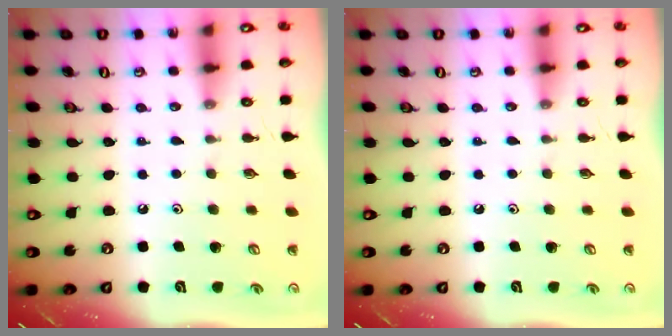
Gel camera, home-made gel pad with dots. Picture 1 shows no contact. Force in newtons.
{"total": 0.0}